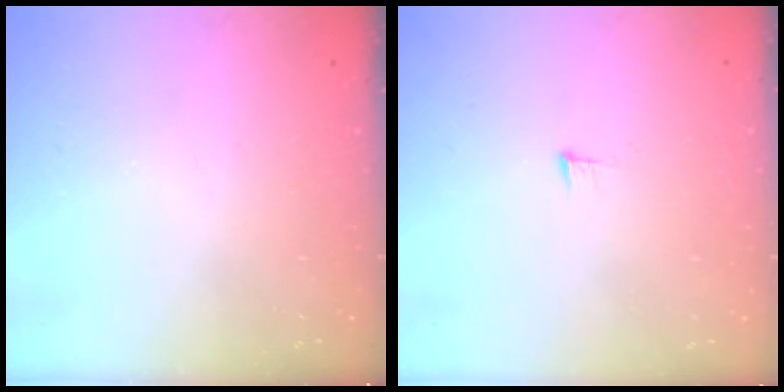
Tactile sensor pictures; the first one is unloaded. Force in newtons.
{"total": 5.2, "press": 5.0, "slide": 1.3}